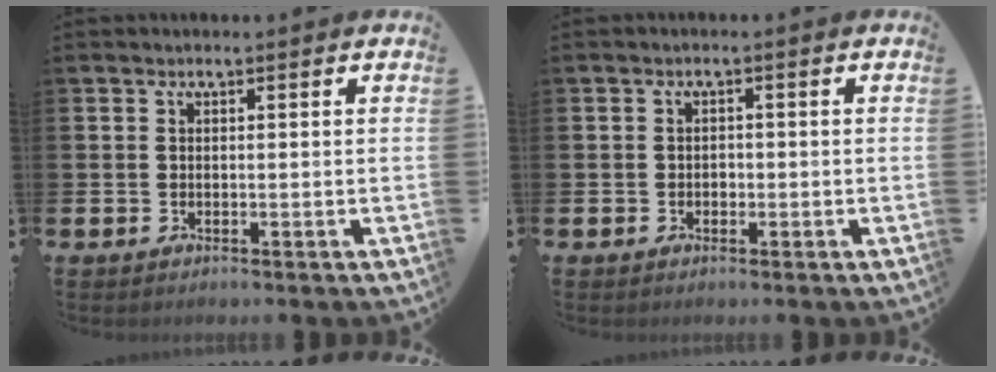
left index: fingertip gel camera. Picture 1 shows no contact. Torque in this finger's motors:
{"motor_torque": [-0.21, 0.05, -0.06, -0.01]}